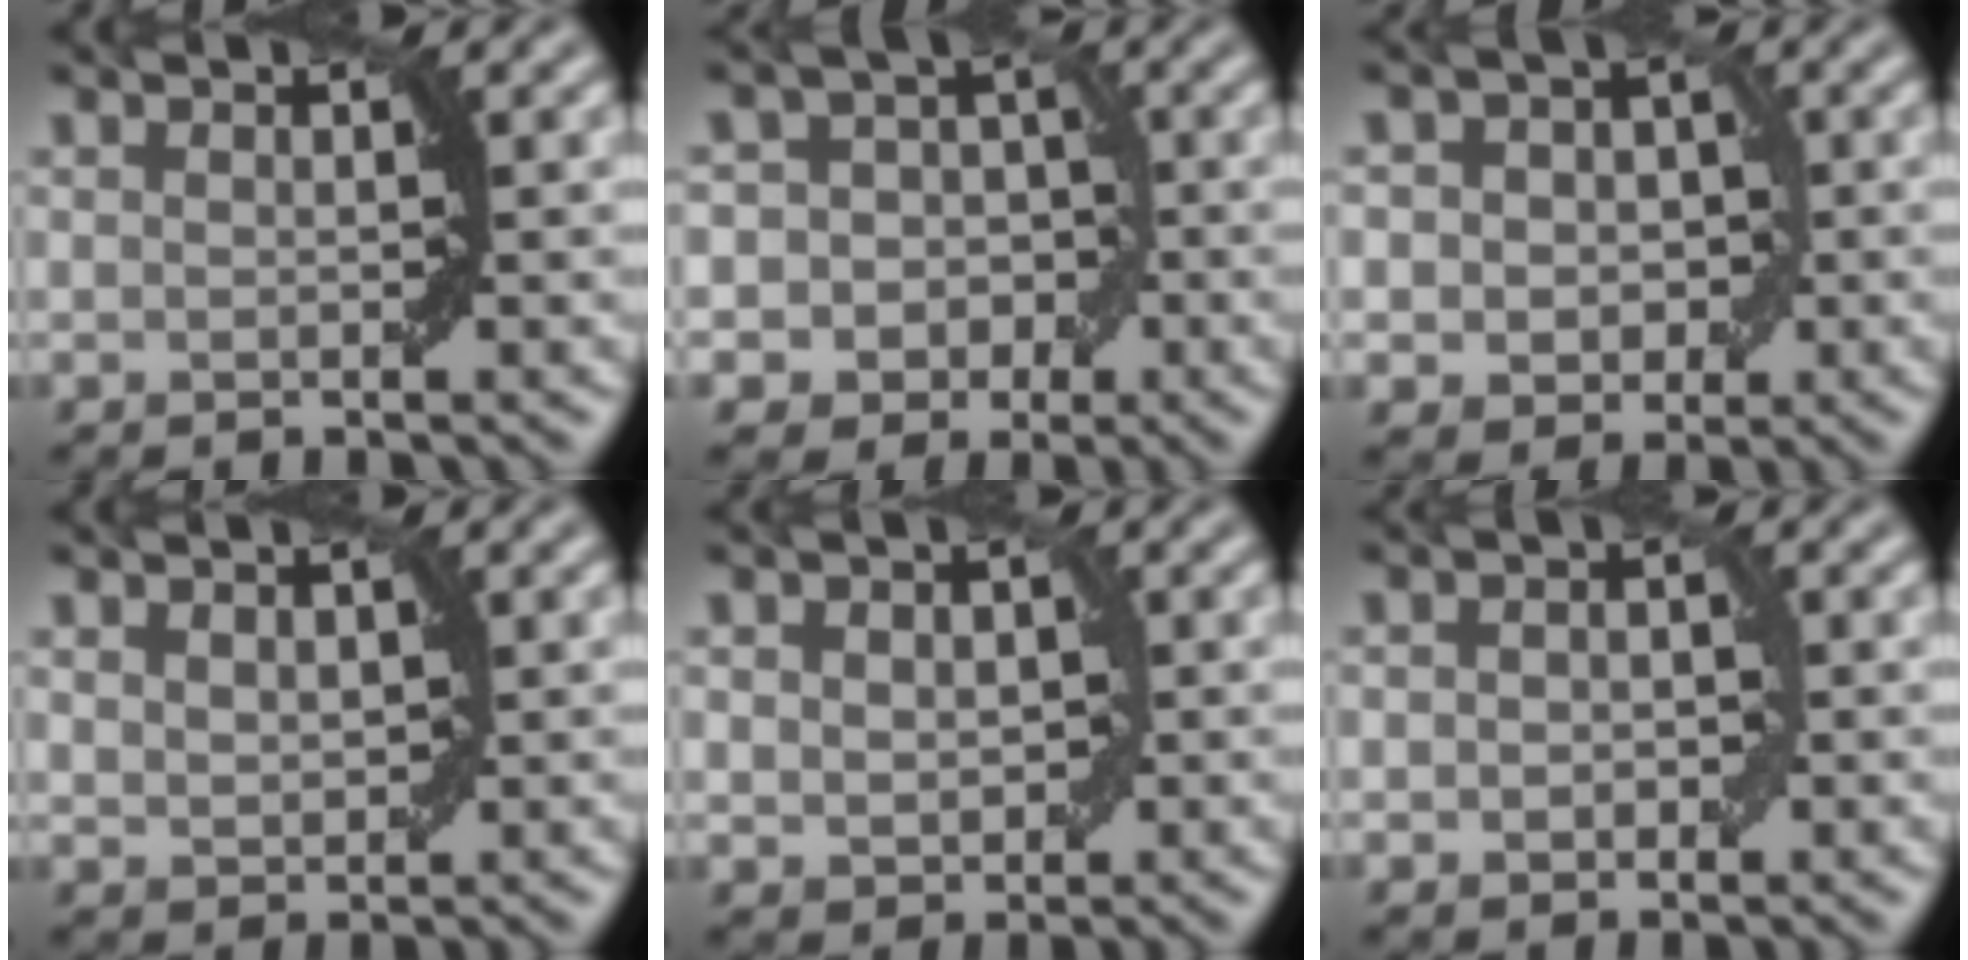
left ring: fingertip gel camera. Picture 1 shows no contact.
{"total": 7.4, "force": [-1.6, 7.0, 2.0], "torque": [-0.015, 0.026, -0.064]}
{"total": 5.1, "force": [0.4, 4.4, 2.6], "torque": [-0.017, 0.025, -0.016]}
{"total": 1.8, "force": [0.7, 1.3, 1.0], "torque": [-0.017, -0.001, 0.018]}
{"total": 3.0, "force": [0.2, 2.4, 1.9], "torque": [-0.025, 0.005, 0.000]}
{"total": 2.5, "force": [-0.2, 1.9, 1.6], "torque": [-0.009, 0.002, -0.010]}